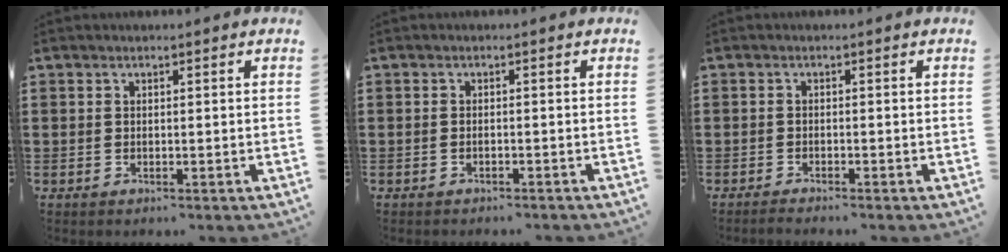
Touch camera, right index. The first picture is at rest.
{"total": 0.8, "force": [-0.7, 0.0, 0.3], "torque": [-0.009, -0.004, -0.014]}
{"total": 1.0, "force": [-1.0, -0.1, 0.1], "torque": [-0.003, 0.001, -0.021]}